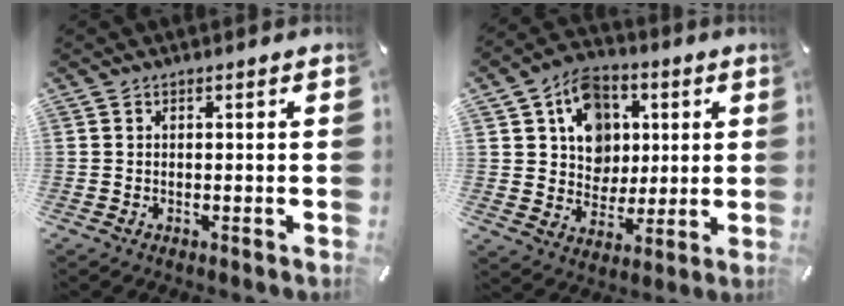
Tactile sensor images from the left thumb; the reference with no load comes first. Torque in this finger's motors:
{"motor_torque": [0.64, 0.21, 0.71, 0.36, 0.08]}